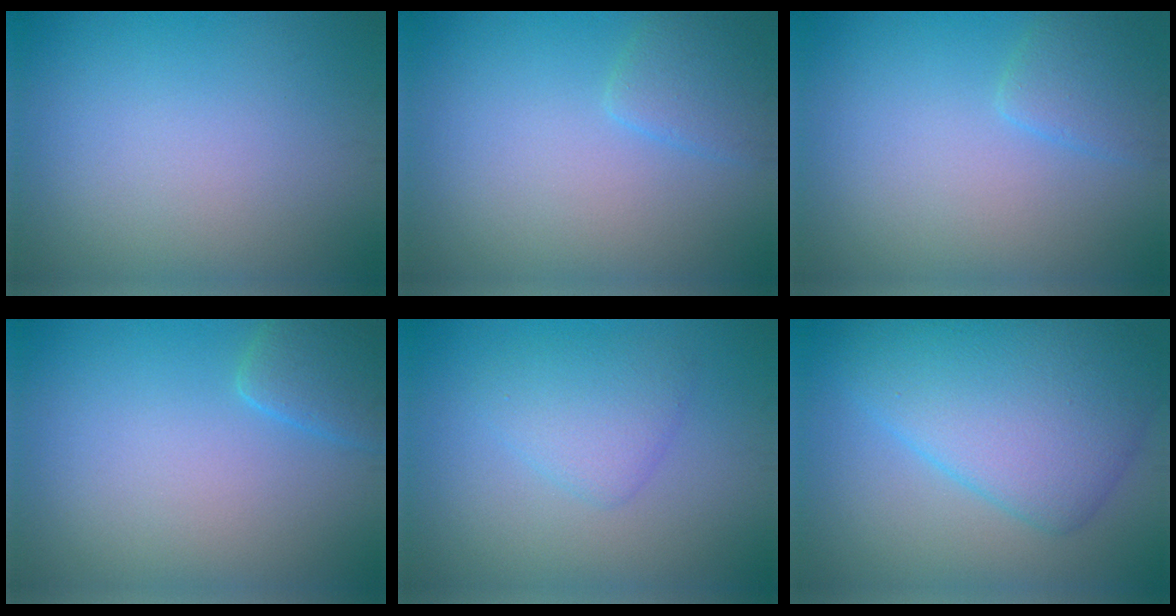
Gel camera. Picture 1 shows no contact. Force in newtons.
{"total": 2.1, "press": 2.1, "slide": 0.2}
{"total": 2.1, "press": 2.1, "slide": 0.2}
{"total": 2.5, "press": 2.5, "slide": 0.3}
{"total": 2.6, "press": 2.6, "slide": 0.3}
{"total": 9.3, "press": 9.3, "slide": 0.3}